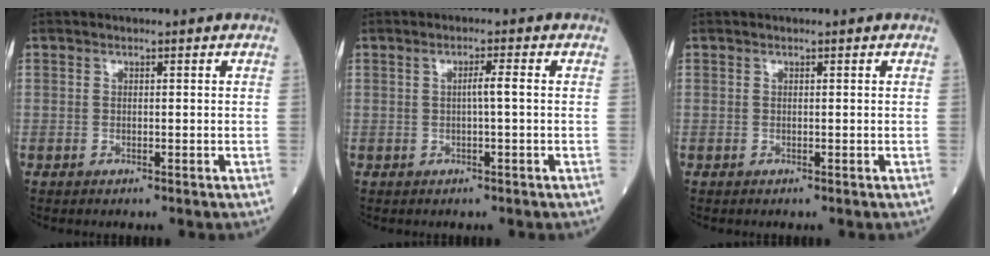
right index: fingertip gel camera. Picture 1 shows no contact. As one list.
[{"total": 2.0, "force": [0.0, -0.2, 2.0], "torque": [-0.032, 0.003, 0.000]}, {"total": 0.0}]